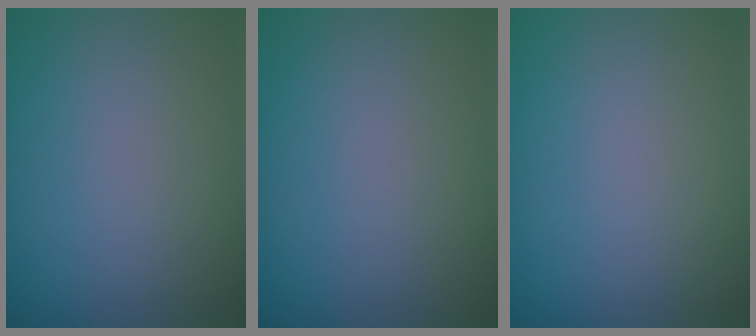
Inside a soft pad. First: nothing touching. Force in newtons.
{"total": 0.0}
{"total": 0.0}